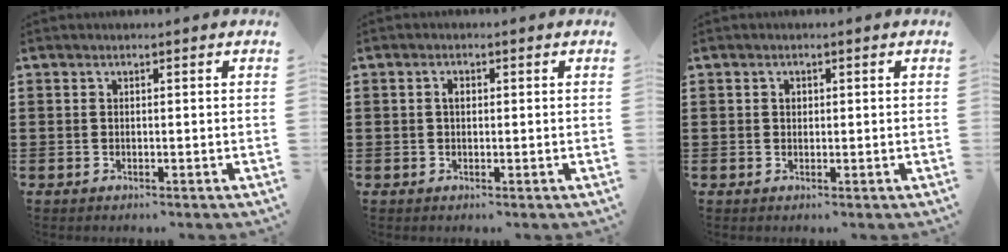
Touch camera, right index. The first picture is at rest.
{"total": 1.2, "force": [0.2, 0.7, 1.0], "torque": [-0.021, 0.005, 0.002]}
{"total": 0.8, "force": [0.3, 0.6, 0.4], "torque": [-0.010, 0.004, 0.005]}